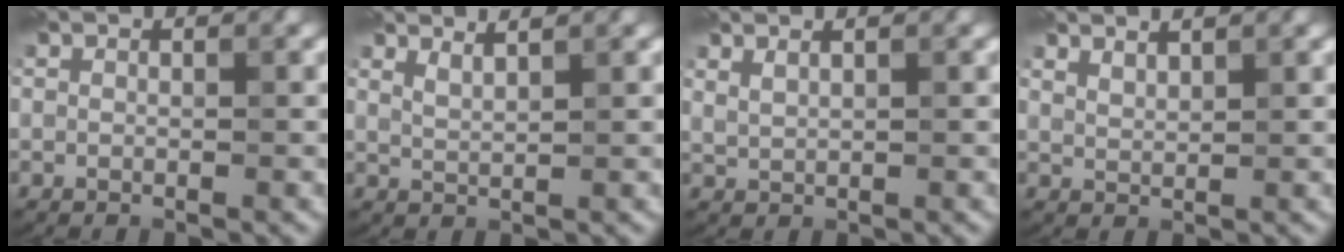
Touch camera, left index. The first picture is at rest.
{"total": 1.9, "force": [1.6, 0.5, 0.9], "torque": [-0.010, 0.004, 0.027]}
{"total": 1.5, "force": [1.2, 0.5, 0.8], "torque": [-0.015, 0.002, 0.023]}
{"total": 1.5, "force": [1.4, 0.2, 0.5], "torque": [-0.009, 0.001, 0.026]}